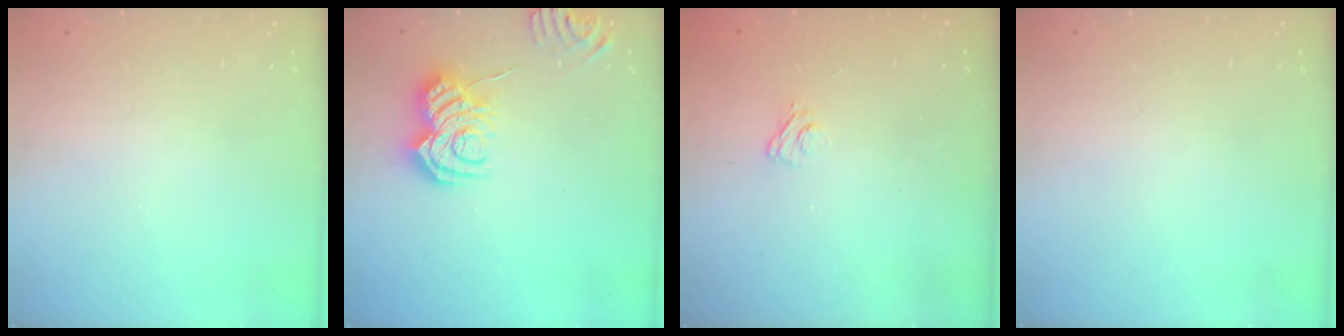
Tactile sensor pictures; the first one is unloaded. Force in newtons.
{"total": 10.1, "press": 10.1, "slide": 0.9}
{"total": 2.9, "press": 2.6, "slide": 1.2}
{"total": 0.0}